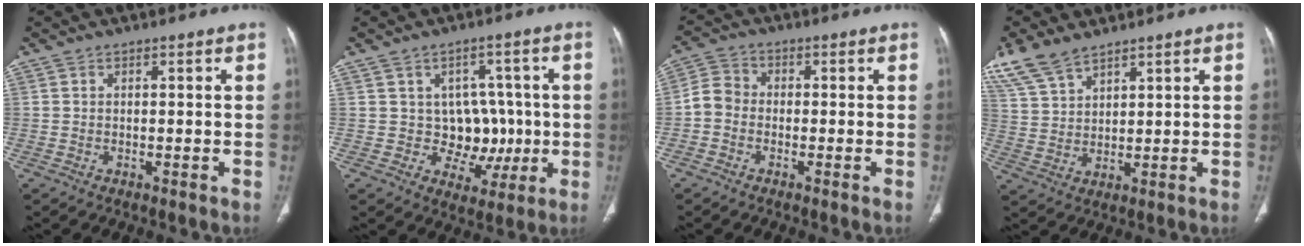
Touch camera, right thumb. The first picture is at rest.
{"total": 8.4, "force": [-0.1, 7.1, 4.4], "torque": [-0.004, 0.009, 0.010]}
{"total": 4.4, "force": [-1.3, 3.5, 2.3], "torque": [-0.036, 0.014, -0.040]}
{"total": 8.6, "force": [6.7, 3.5, 4.1], "torque": [-0.084, -0.011, 0.149]}